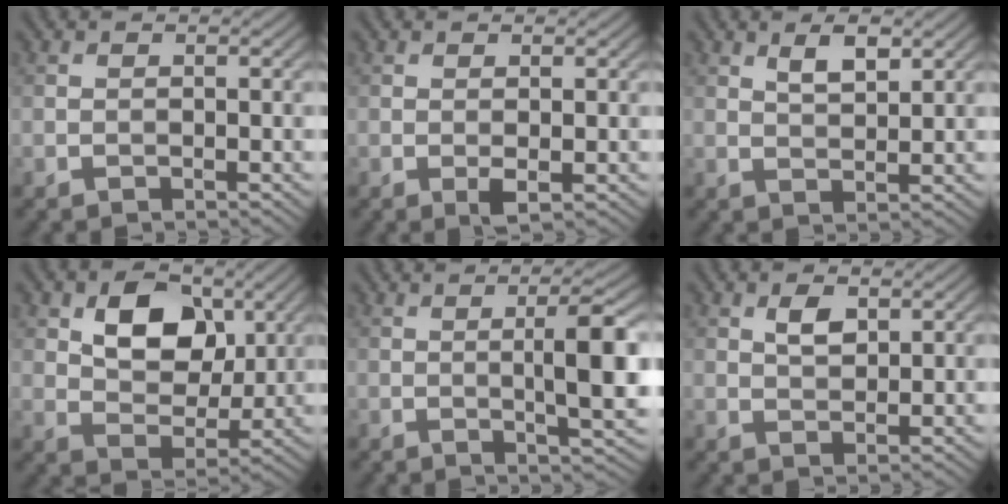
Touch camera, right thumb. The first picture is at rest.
{"total": 1.1, "force": [-0.1, 0.3, 1.0], "torque": [-0.021, -0.003, -0.004]}
{"total": 3.2, "force": [1.9, 1.1, 2.4], "torque": [-0.046, -0.003, 0.038]}
{"total": 8.8, "force": [3.1, 5.9, 5.8], "torque": [-0.108, -0.001, 0.048]}
{"total": 6.8, "force": [0.3, 1.2, 6.7], "torque": [-0.108, 0.005, 0.006]}
{"total": 2.6, "force": [1.1, 1.5, 1.8], "torque": [-0.036, 0.000, 0.023]}